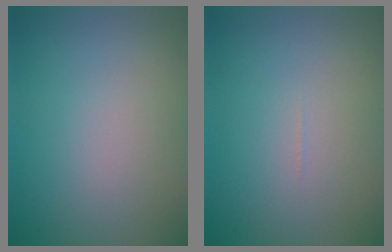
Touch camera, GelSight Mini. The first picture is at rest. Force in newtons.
{"total": 0.0}